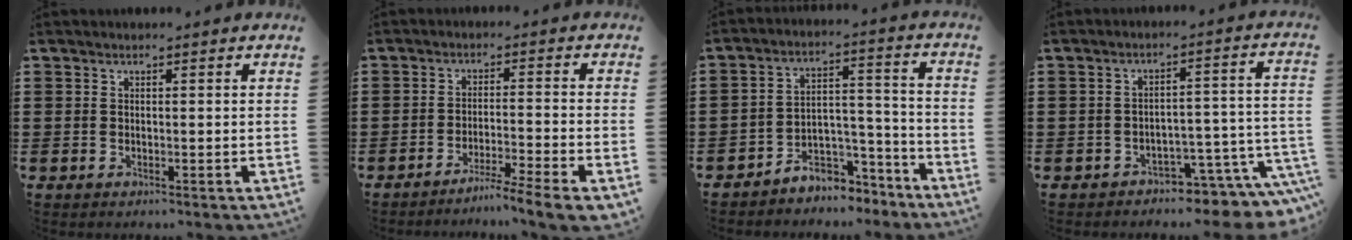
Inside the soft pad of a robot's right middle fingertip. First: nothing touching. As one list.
[{"total": 4.6, "force": [-4.1, -0.9, 2.0], "torque": [-0.034, -0.018, -0.077]}, {"total": 4.8, "force": [-4.4, 1.9, 0.5], "torque": [-0.014, 0.010, -0.089]}, {"total": 4.3, "force": [-4.1, 0.4, 1.2], "torque": [-0.026, -0.009, -0.082]}]